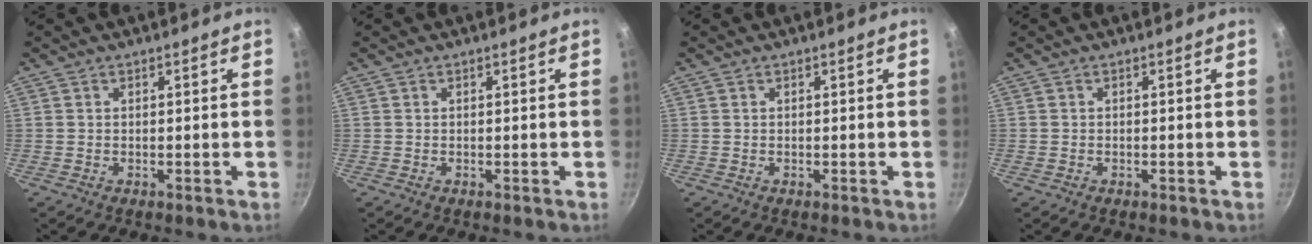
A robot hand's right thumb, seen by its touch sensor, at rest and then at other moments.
{"total": 0.0}
{"total": 0.0}
{"total": 0.0}